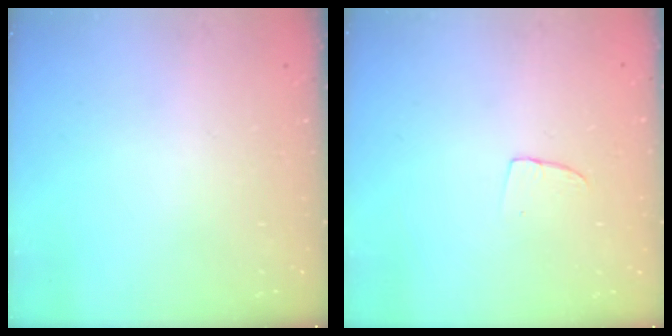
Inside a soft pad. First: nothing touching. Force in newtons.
{"total": 2.9, "press": 2.9, "slide": 0.2}